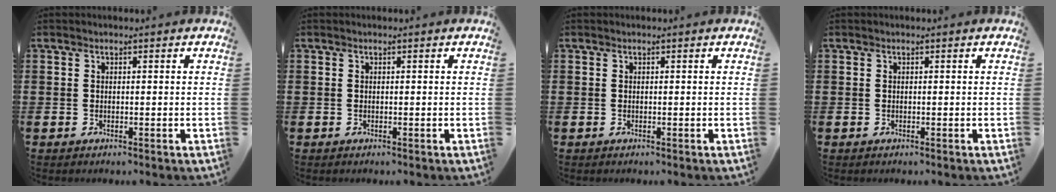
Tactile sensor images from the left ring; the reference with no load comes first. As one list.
[{"total": 0.0}, {"total": 0.0}, {"total": 0.0}]